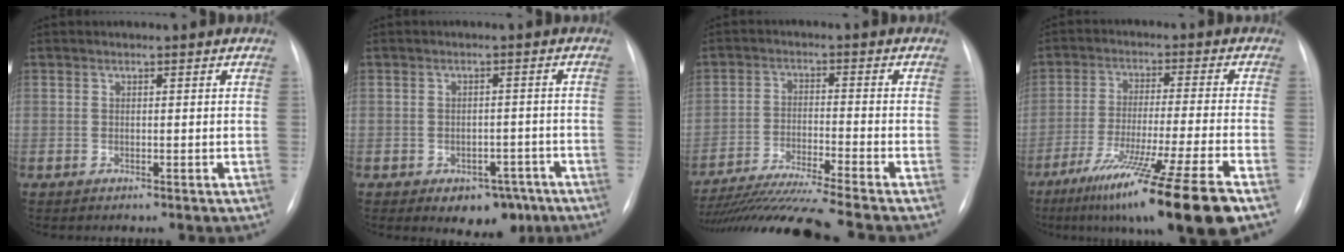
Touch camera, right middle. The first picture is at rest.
{"total": 6.1, "force": [-3.7, 3.8, 3.0], "torque": [-0.025, 0.015, -0.040]}
{"total": 15.6, "force": [-13.6, -2.0, 7.3], "torque": [-0.127, -0.032, -0.227]}
{"total": 18.1, "force": [-11.6, -1.5, 13.8], "torque": [-0.206, -0.059, -0.193]}